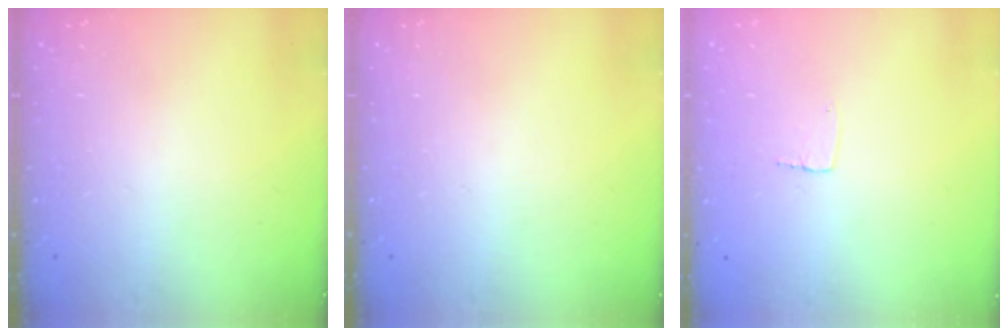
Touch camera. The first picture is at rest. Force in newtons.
{"total": 0.0}
{"total": 2.7, "press": 2.7, "slide": 0.1}